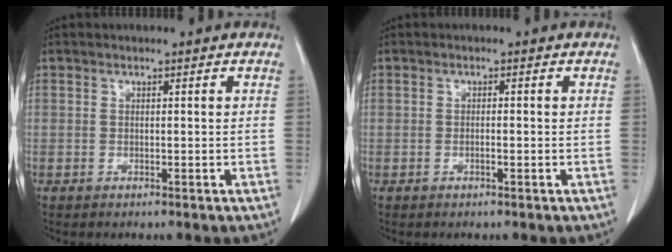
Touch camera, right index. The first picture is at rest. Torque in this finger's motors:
{"motor_torque": [-0.06, 0.07, -0.08, -0.01]}